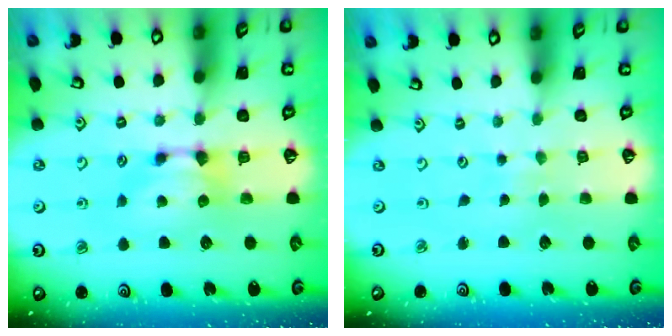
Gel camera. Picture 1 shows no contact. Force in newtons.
{"total": 5.4, "press": 5.4, "slide": 0.3}